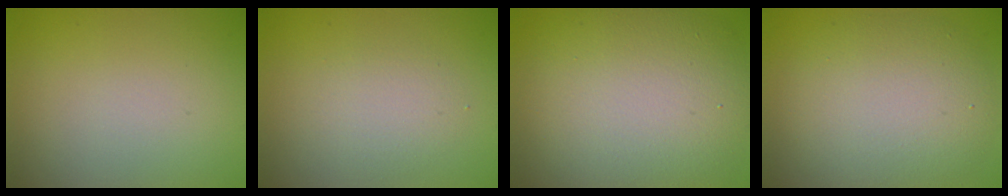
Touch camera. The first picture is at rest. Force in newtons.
{"total": 5.3, "press": 5.2, "slide": 0.2}
{"total": 12.1, "press": 12.0, "slide": 0.9}
{"total": 7.3, "press": 7.3, "slide": 0.6}